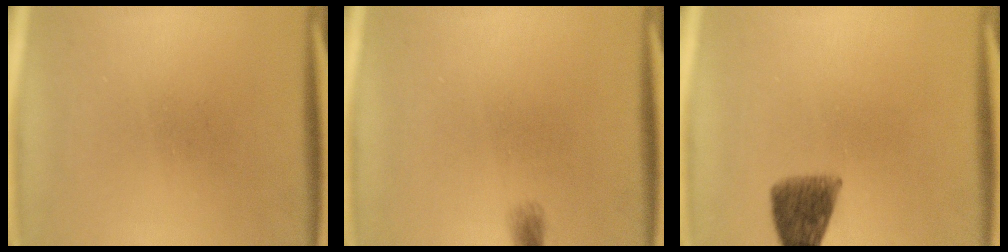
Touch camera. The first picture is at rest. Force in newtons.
{"total": 1.4}
{"total": 6.6}